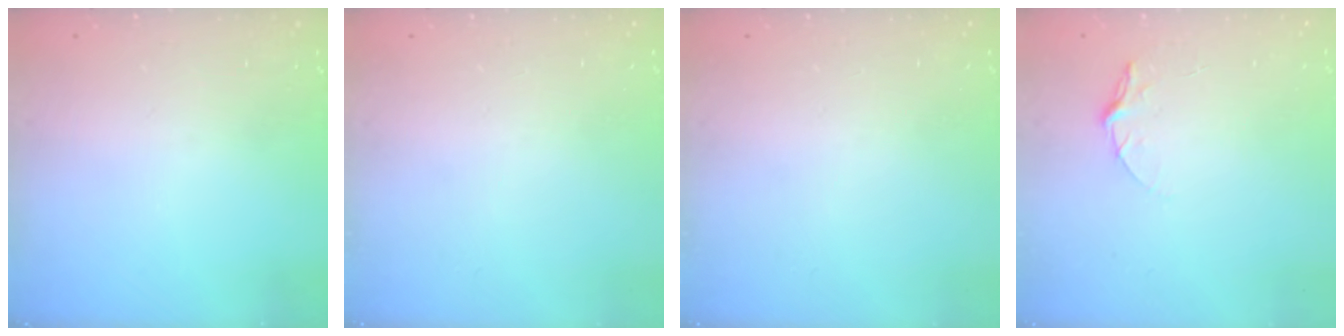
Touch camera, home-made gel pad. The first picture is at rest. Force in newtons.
{"total": 0.0}
{"total": 0.0}
{"total": 4.6, "press": 4.6, "slide": 0.4}